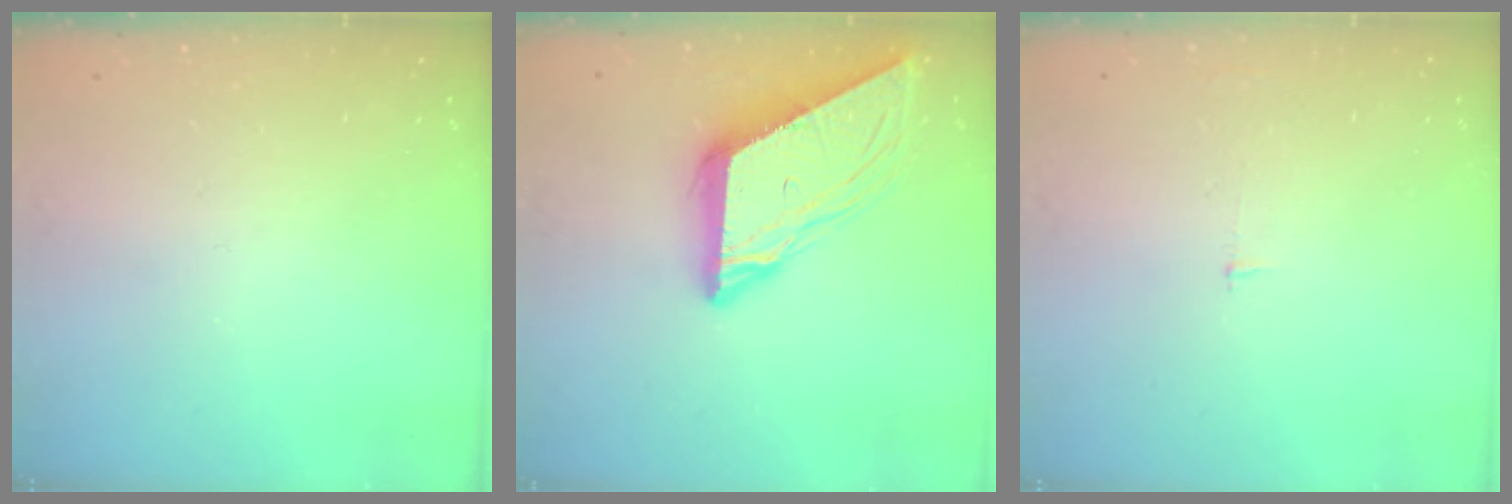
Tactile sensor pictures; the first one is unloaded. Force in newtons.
{"total": 10.0, "press": 10.0, "slide": 0.8}
{"total": 2.5, "press": 2.5, "slide": 0.2}